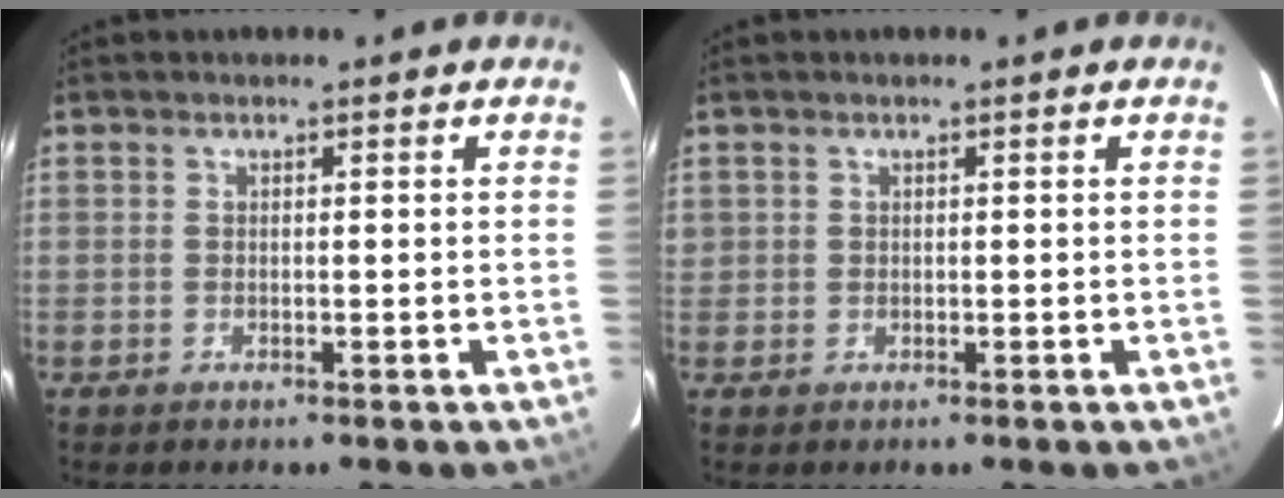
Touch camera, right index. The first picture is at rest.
{"total": 2.2, "force": [0.5, 2.1, 0.5], "torque": [-0.012, 0.014, 0.013]}